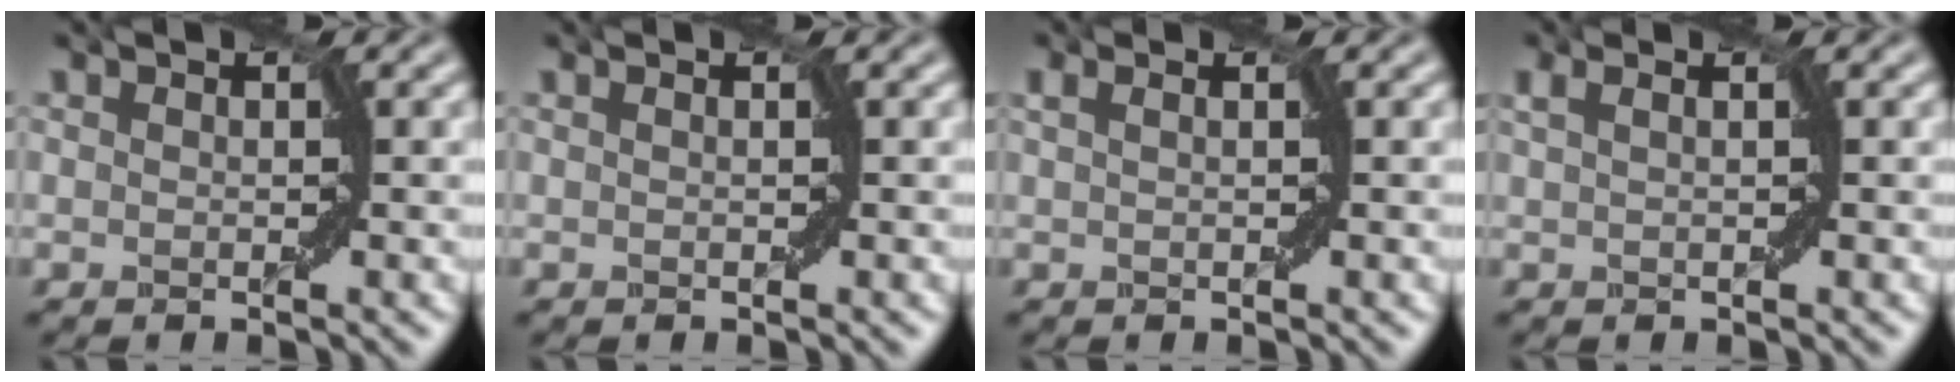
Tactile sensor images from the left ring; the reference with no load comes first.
{"total": 0.0}
{"total": 1.3, "force": [0.7, 0.3, 1.1], "torque": [-0.018, -0.001, 0.006]}
{"total": 1.9, "force": [1.0, 0.6, 1.6], "torque": [-0.022, 0.003, 0.006]}